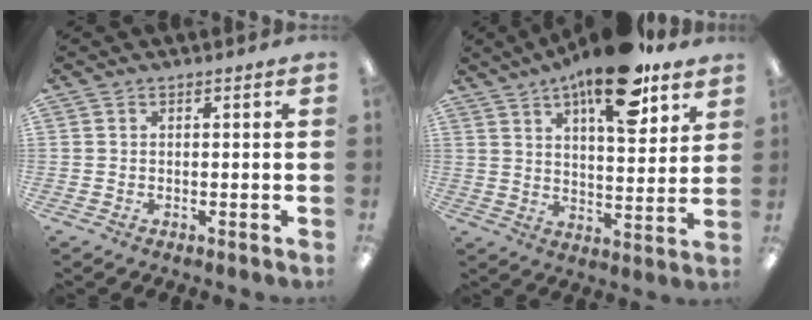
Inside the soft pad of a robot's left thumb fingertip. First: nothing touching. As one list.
[{"total": 16.8, "force": [11.0, 6.0, 11.2], "torque": [-0.160, -0.055, 0.176]}]